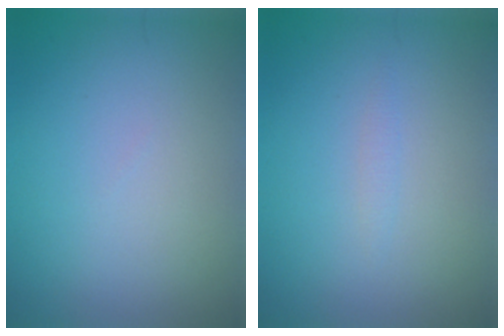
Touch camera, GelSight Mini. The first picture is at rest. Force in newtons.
{"total": 0.6, "press": 0.6, "slide": 0.0}